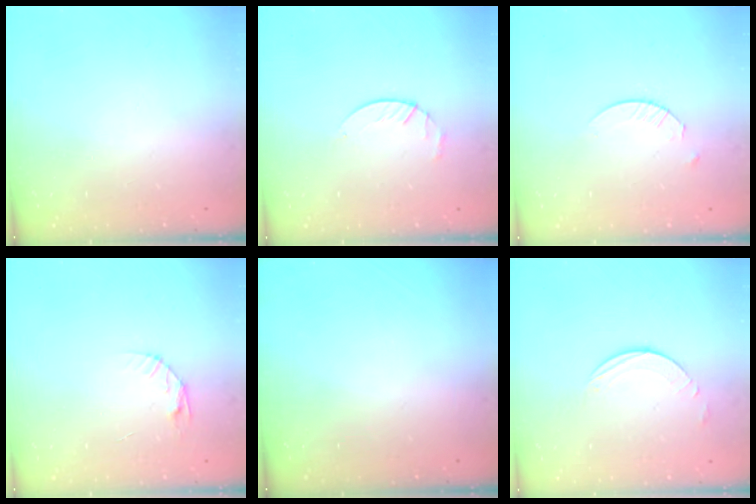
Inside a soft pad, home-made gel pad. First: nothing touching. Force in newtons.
{"total": 2.9, "press": 2.9, "slide": 0.4}
{"total": 2.4, "press": 2.4, "slide": 0.3}
{"total": 5.3, "press": 5.3, "slide": 0.6}
{"total": 0.0}
{"total": 2.8, "press": 2.8, "slide": 0.2}